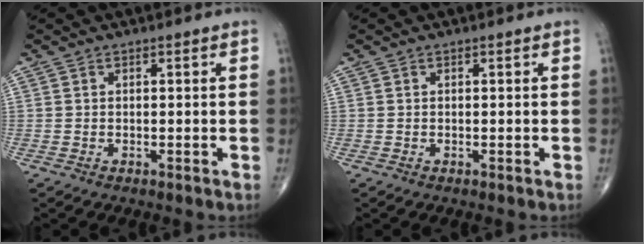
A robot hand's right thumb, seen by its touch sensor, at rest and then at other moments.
{"total": 0.0}